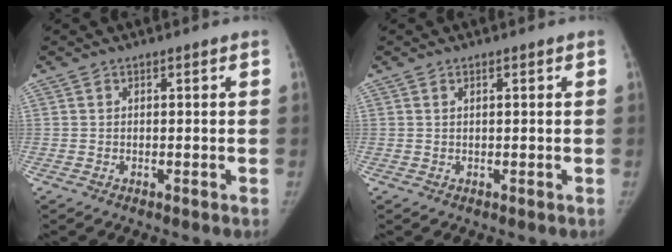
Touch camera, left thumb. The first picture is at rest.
{"total": 0.5, "force": [0.3, 0.1, 0.4], "torque": [-0.008, 0.002, 0.004]}